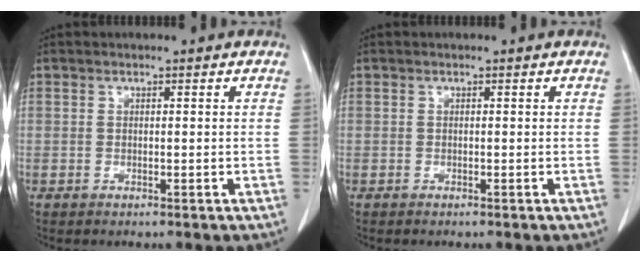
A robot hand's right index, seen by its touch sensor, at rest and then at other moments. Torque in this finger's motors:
{"motor_torque": [0.03, -0.02, -0.03, -0.01]}